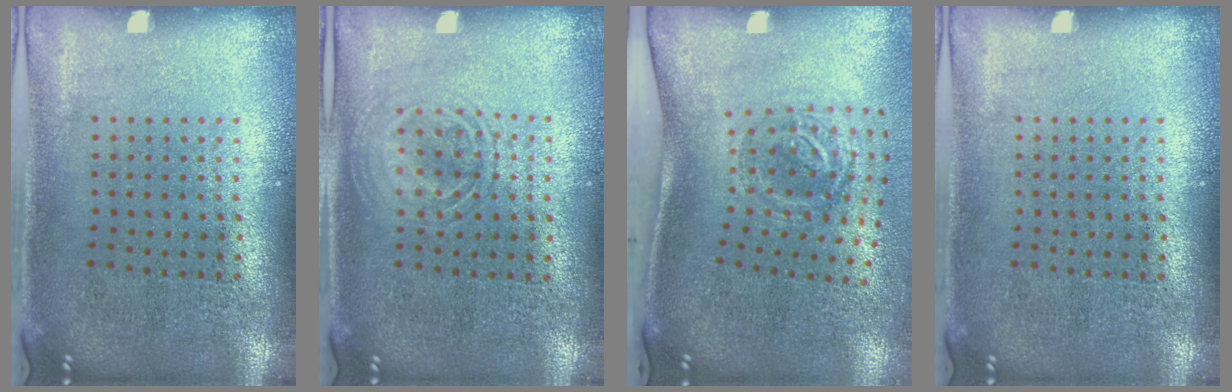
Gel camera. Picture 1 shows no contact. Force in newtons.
{"total": 1.3, "press": 1.2, "slide": 0.2}
{"total": 1.9, "press": 1.2, "slide": 1.5}
{"total": 0.0}